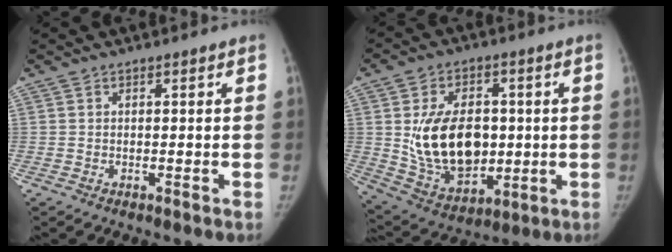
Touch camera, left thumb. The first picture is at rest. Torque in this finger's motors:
{"motor_torque": [1.41, 1.94, 1.22, -1.07, 0.58]}